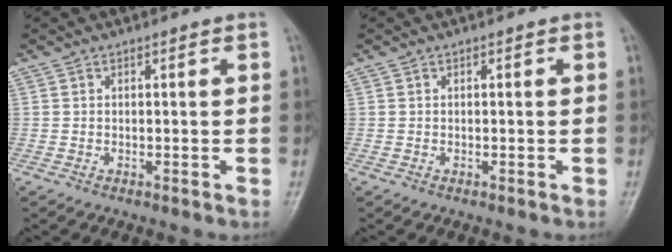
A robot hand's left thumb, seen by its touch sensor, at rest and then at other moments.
{"total": 0.0}